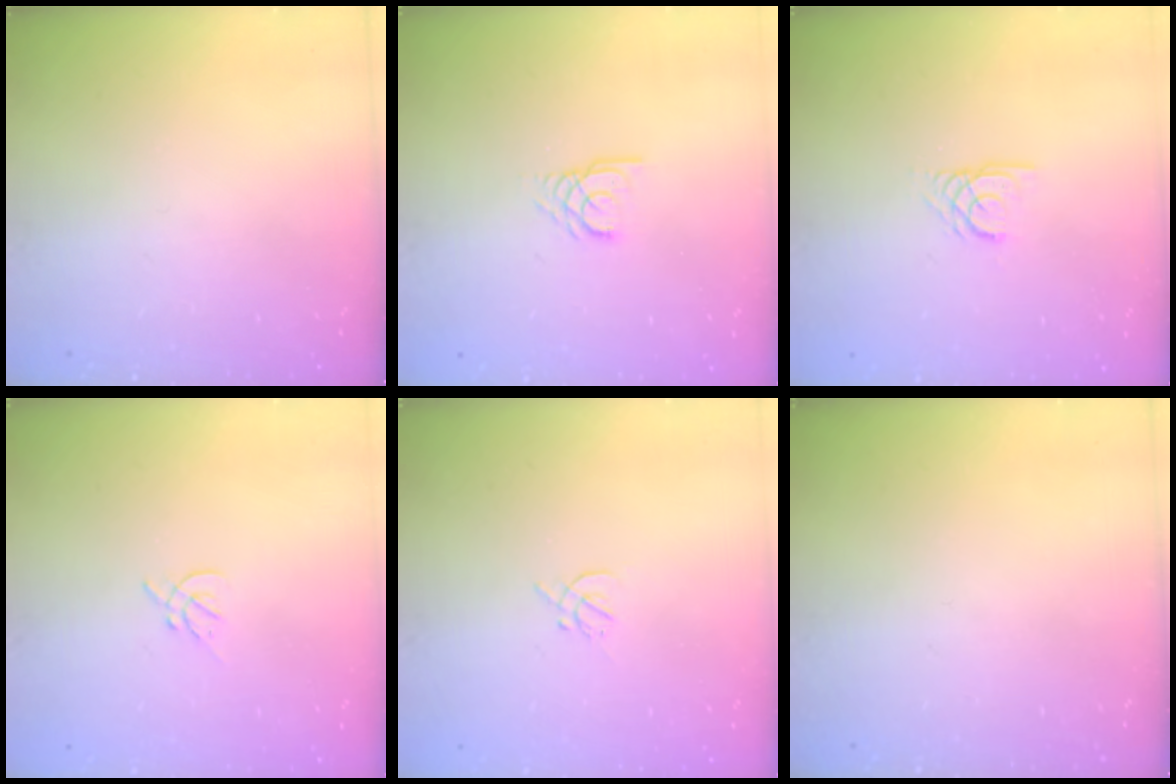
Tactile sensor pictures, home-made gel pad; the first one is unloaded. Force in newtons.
{"total": 3.0, "press": 3.0, "slide": 0.3}
{"total": 2.4, "press": 2.4, "slide": 0.2}
{"total": 2.2, "press": 2.1, "slide": 0.6}
{"total": 1.4, "press": 1.3, "slide": 0.5}
{"total": 0.0}